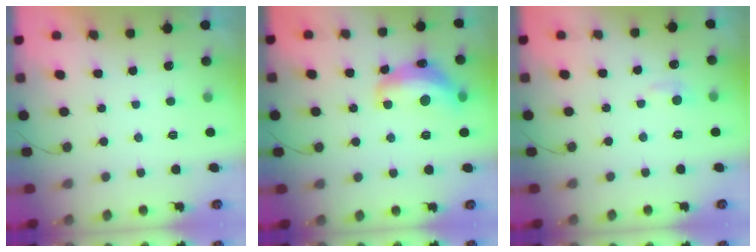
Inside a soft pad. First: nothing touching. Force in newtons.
{"total": 14.7, "press": 14.7, "slide": 1.1}
{"total": 4.8, "press": 4.8, "slide": 0.6}